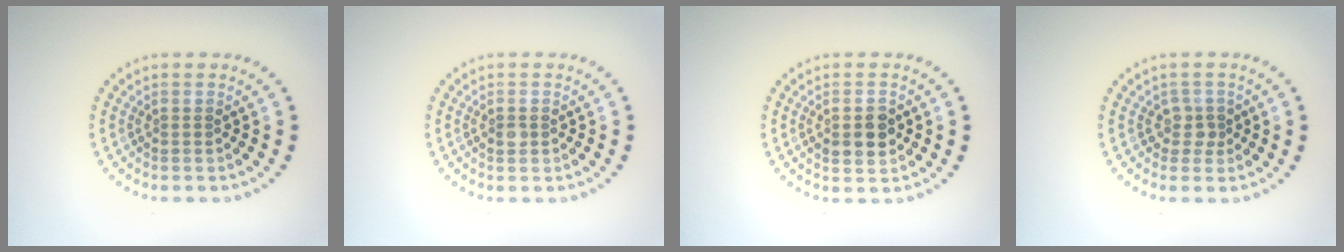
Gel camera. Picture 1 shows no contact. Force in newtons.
{"total": 1.0, "press": 1.0, "slide": 0.1}
{"total": 2.8, "press": 2.8, "slide": 0.3}
{"total": 1.6, "press": 1.3, "slide": 1.0}